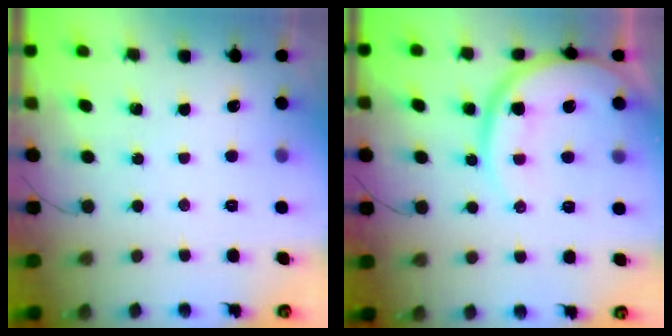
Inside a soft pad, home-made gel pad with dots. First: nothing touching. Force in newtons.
{"total": 13.5, "press": 13.4, "slide": 1.6}